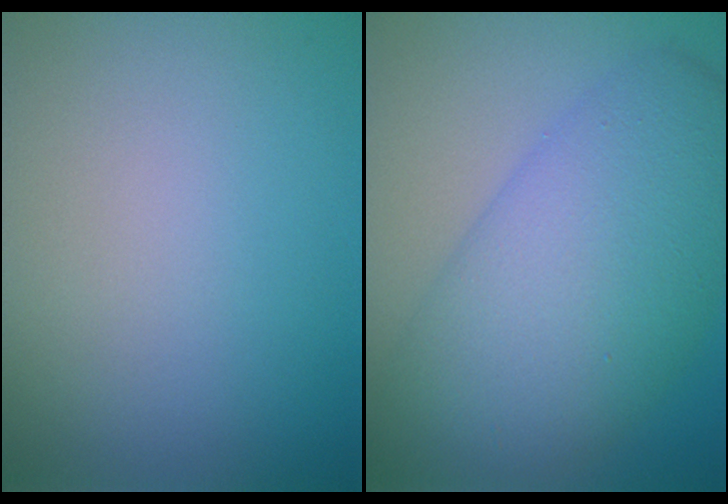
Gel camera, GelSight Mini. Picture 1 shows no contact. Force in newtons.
{"total": 9.6, "press": 9.6, "slide": 0.2}